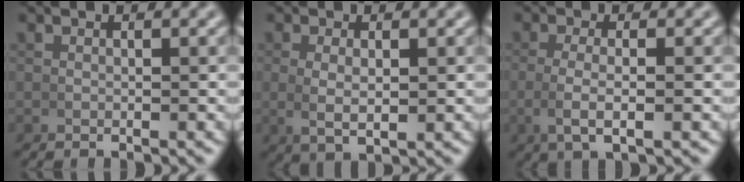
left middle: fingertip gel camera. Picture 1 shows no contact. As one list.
[{"total": 2.5, "force": [0.4, 1.0, 2.3], "torque": [-0.047, -0.010, 0.019]}, {"total": 3.1, "force": [-0.4, 0.7, 3.0], "torque": [-0.068, -0.008, -0.002]}]